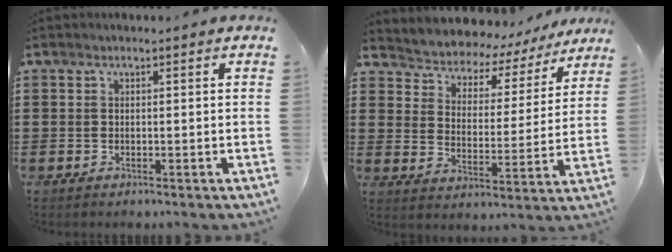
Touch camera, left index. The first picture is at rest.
{"total": 4.2, "force": [4.1, 1.0, -0.2], "torque": [-0.027, -0.040, 0.062]}